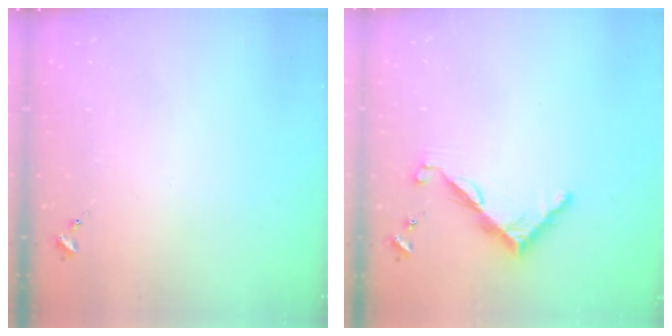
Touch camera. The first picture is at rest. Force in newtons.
{"total": 7.7, "press": 7.7, "slide": 0.2}